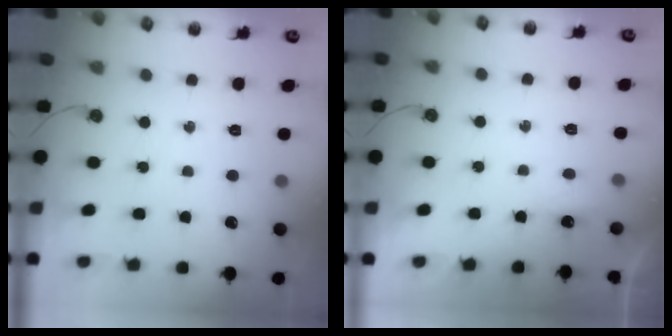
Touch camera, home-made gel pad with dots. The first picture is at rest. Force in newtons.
{"total": 2.6, "press": 2.6, "slide": 0.4}